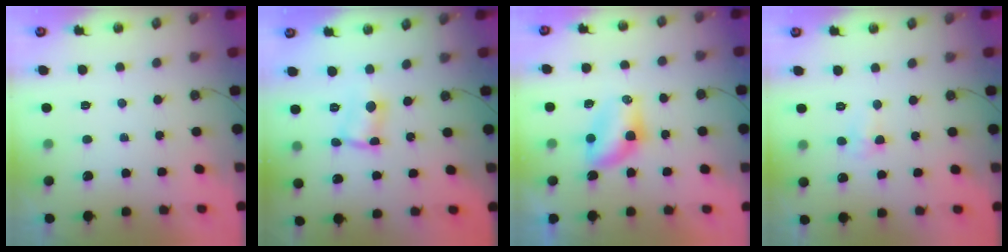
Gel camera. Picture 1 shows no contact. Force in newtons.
{"total": 2.3, "press": 2.2, "slide": 0.6}
{"total": 7.2, "press": 6.9, "slide": 2.1}
{"total": 3.3, "press": 3.2, "slide": 0.7}